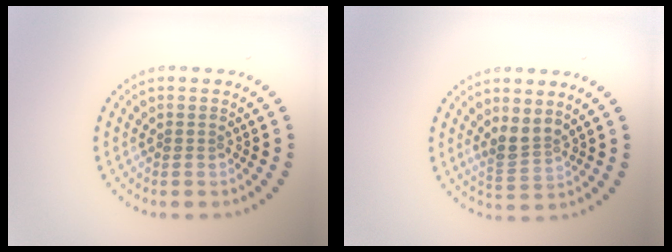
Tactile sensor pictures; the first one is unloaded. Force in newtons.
{"total": 2.3, "press": 1.8, "slide": 1.5}